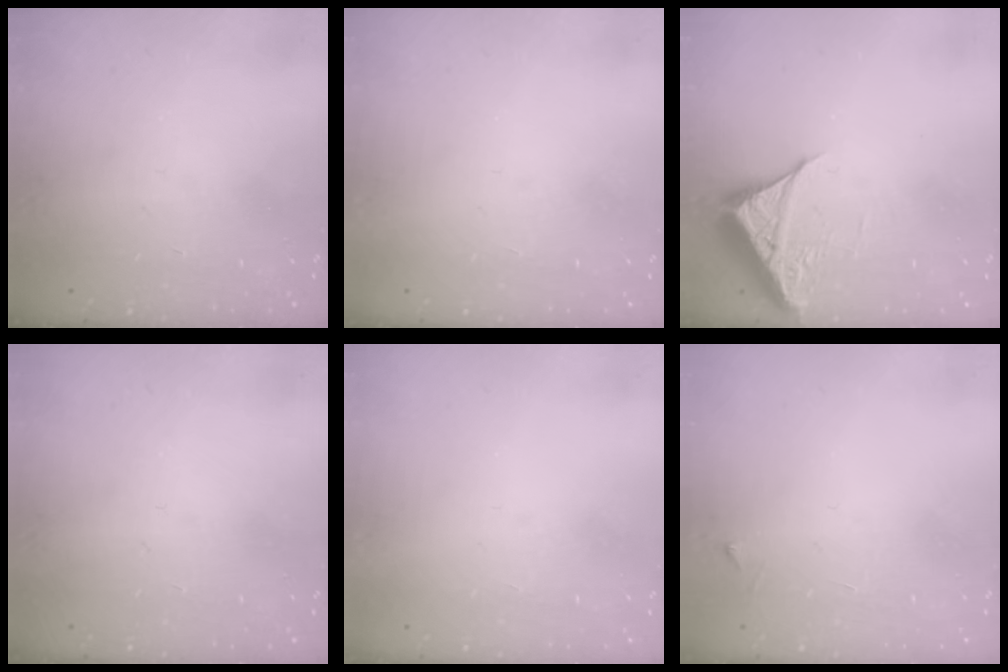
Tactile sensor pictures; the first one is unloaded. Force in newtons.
{"total": 1.5, "press": 1.5, "slide": 0.1}
{"total": 6.9, "press": 6.8, "slide": 0.6}
{"total": 0.0}
{"total": 1.5, "press": 1.5, "slide": 0.1}
{"total": 2.5, "press": 2.5, "slide": 0.3}